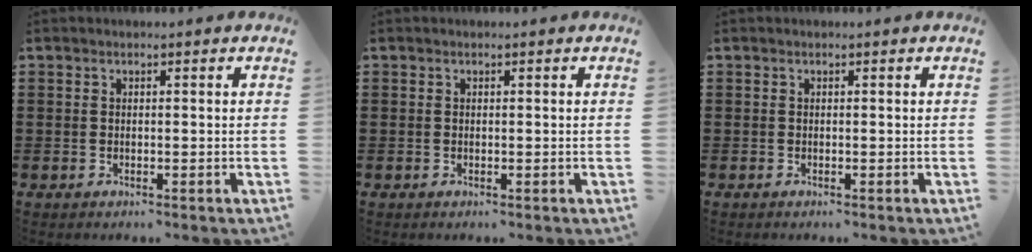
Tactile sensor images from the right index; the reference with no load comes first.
{"total": 0.0}
{"total": 0.0}